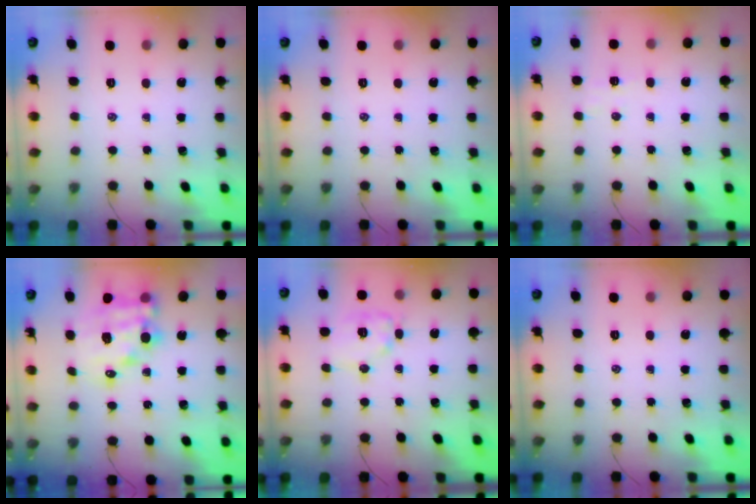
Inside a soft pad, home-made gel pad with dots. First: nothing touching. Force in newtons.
{"total": 0.0}
{"total": 3.6, "press": 3.4, "slide": 1.0}
{"total": 11.9, "press": 11.6, "slide": 2.9}
{"total": 9.8, "press": 9.7, "slide": 0.5}
{"total": 0.0}